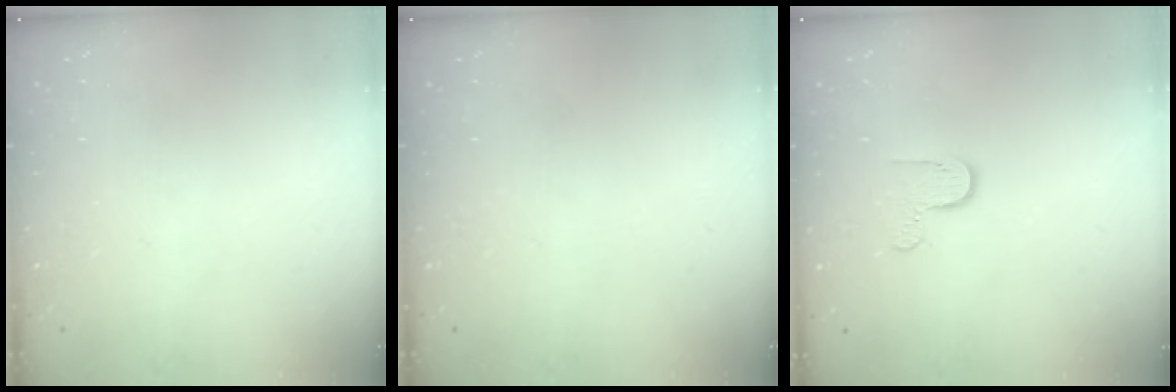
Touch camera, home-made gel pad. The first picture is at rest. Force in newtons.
{"total": 0.0}
{"total": 4.7, "press": 4.7, "slide": 0.4}